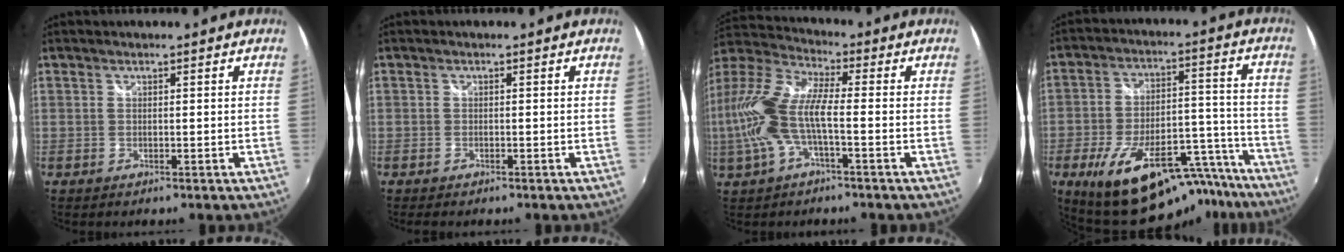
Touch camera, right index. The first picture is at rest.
{"total": 1.1, "force": [-0.9, 0.4, 0.4], "torque": [-0.010, -0.004, -0.018]}
{"total": 14.1, "force": [-1.8, 4.6, 13.2], "torque": [-0.269, 0.004, -0.035]}
{"total": 24.4, "force": [-16.9, 10.3, 14.3], "torque": [-0.238, 0.017, -0.221]}